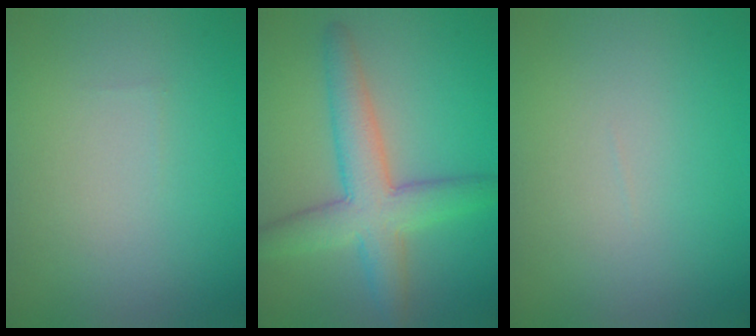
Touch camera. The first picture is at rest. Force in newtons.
{"total": 6.3, "press": 6.2, "slide": 0.4}
{"total": 0.0}